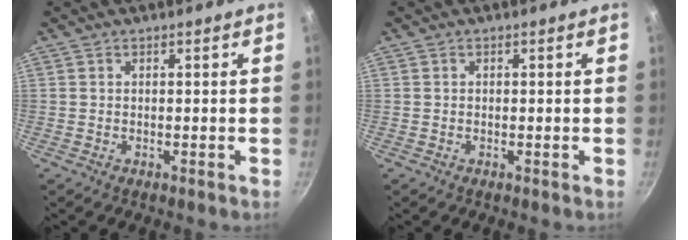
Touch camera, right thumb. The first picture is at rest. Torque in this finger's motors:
{"motor_torque": [-0.42, -0.07, -0.48, 0.17, 0.04]}